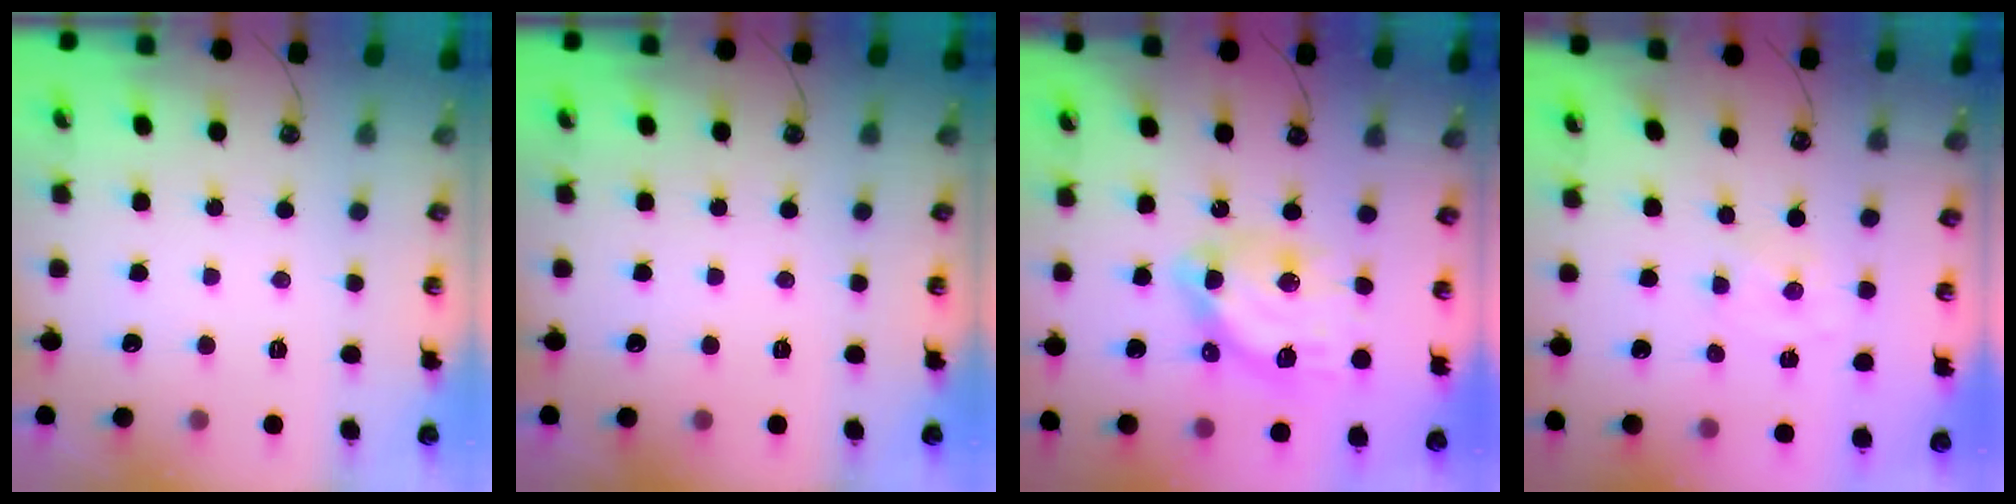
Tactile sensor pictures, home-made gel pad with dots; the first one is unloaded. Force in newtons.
{"total": 0.0}
{"total": 14.5, "press": 14.4, "slide": 1.3}
{"total": 0.0}